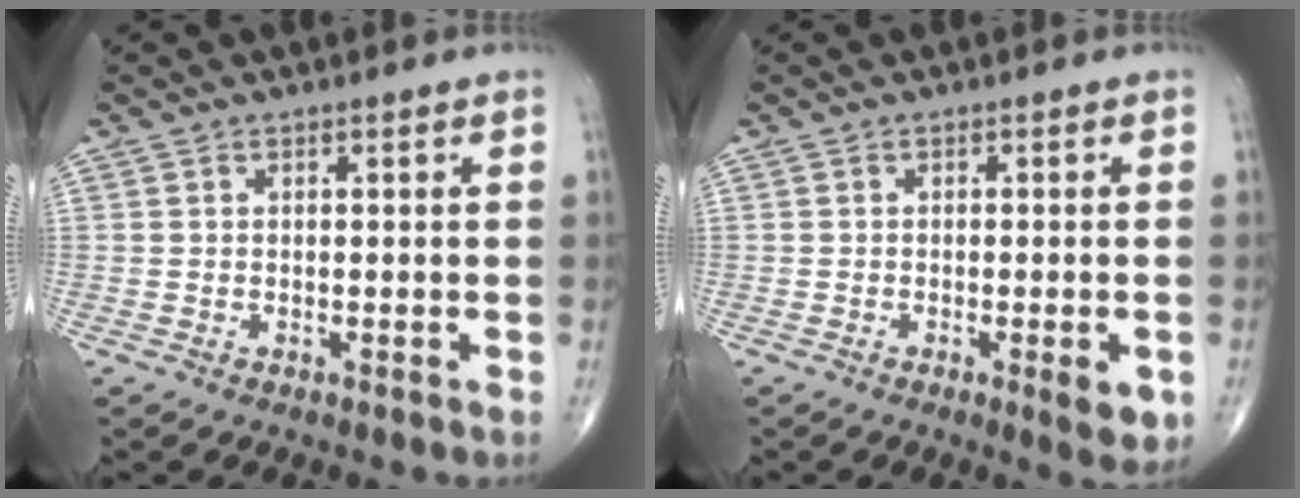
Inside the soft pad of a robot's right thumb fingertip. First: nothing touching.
{"total": 4.5, "force": [-1.6, 1.2, 4.1], "torque": [-0.046, -0.004, -0.019]}